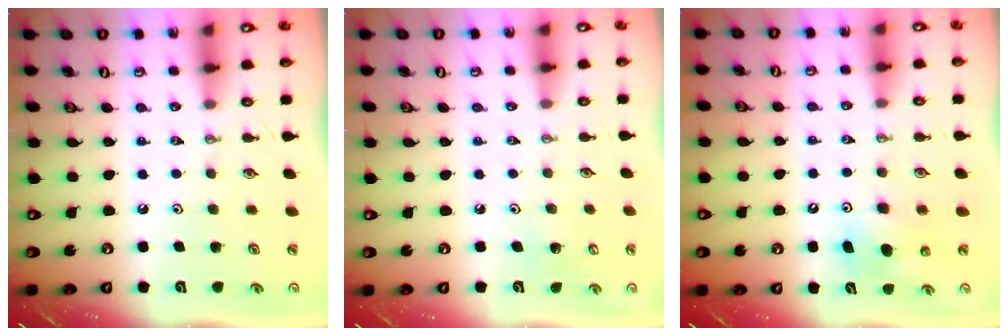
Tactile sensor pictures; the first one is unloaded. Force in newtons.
{"total": 2.8, "press": 2.8, "slide": 0.2}
{"total": 7.0, "press": 6.8, "slide": 1.7}